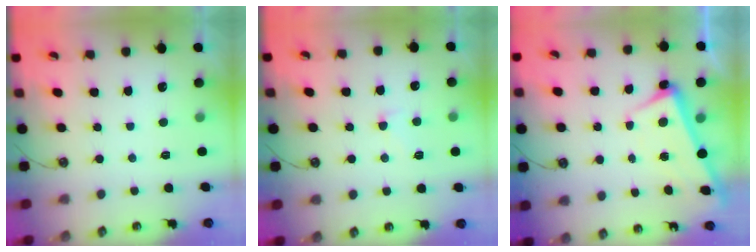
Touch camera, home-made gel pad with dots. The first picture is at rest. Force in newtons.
{"total": 3.1, "press": 3.0, "slide": 0.8}
{"total": 2.4, "press": 2.2, "slide": 0.9}